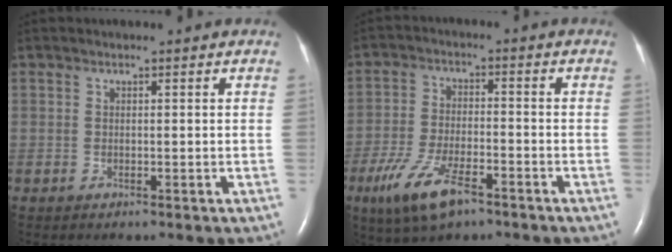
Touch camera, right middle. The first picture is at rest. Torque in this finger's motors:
{"motor_torque": [1.29, -0.83, 0.23, 0.06]}